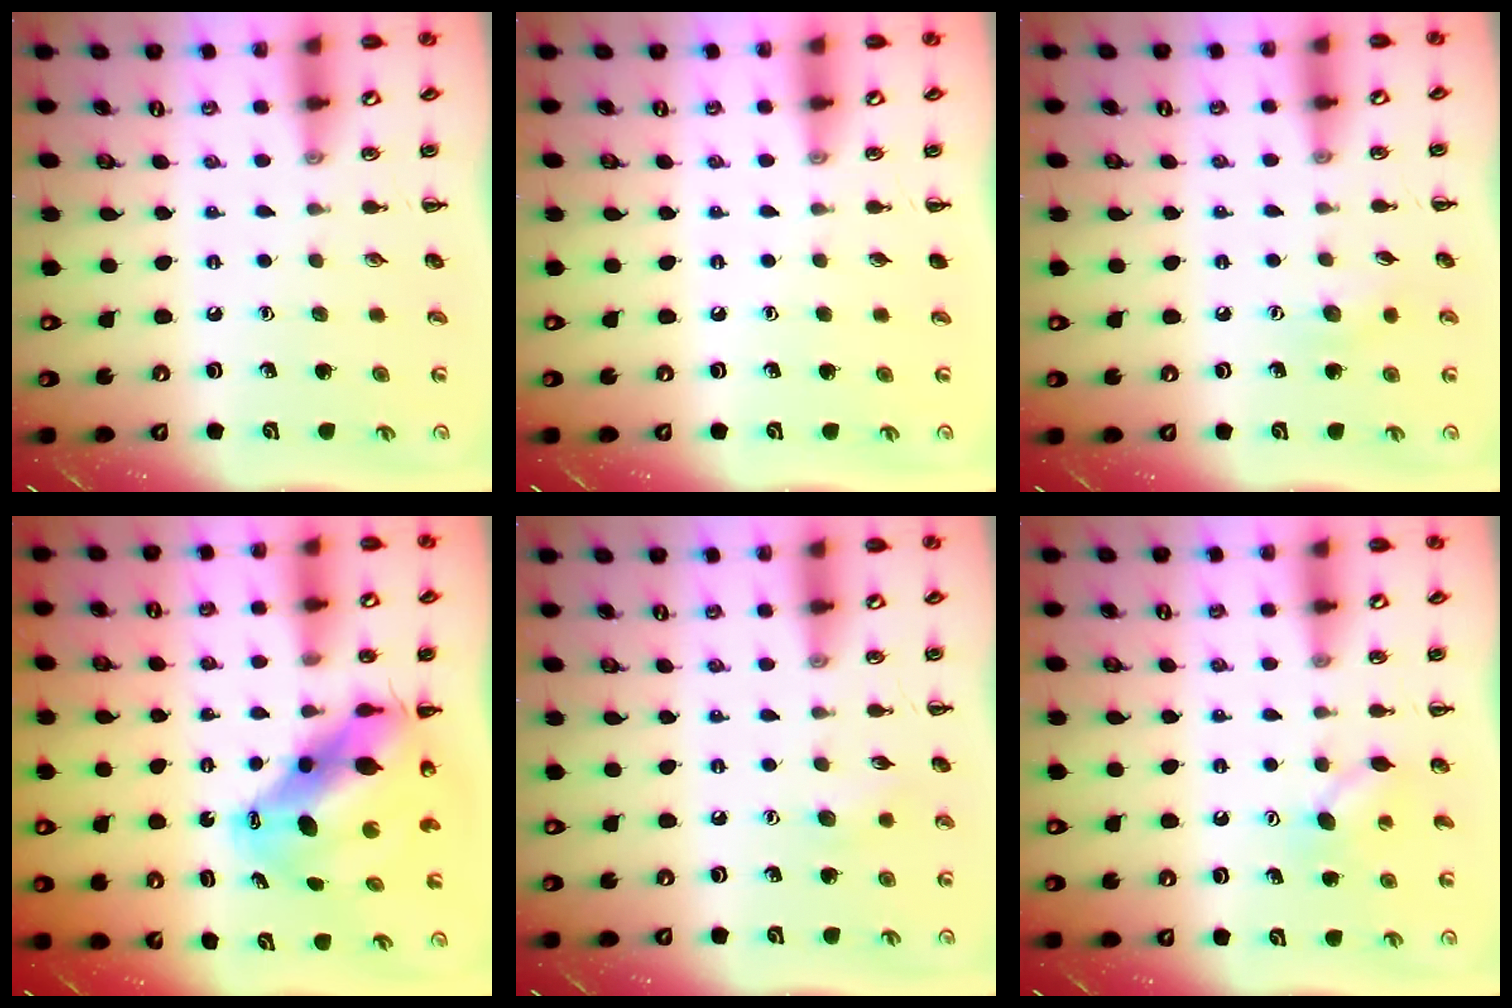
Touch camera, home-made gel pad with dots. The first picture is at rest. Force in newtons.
{"total": 0.0}
{"total": 6.0, "press": 5.8, "slide": 1.4}
{"total": 11.3, "press": 11.0, "slide": 2.6}
{"total": 5.6, "press": 5.5, "slide": 1.4}
{"total": 4.2, "press": 4.1, "slide": 0.9}